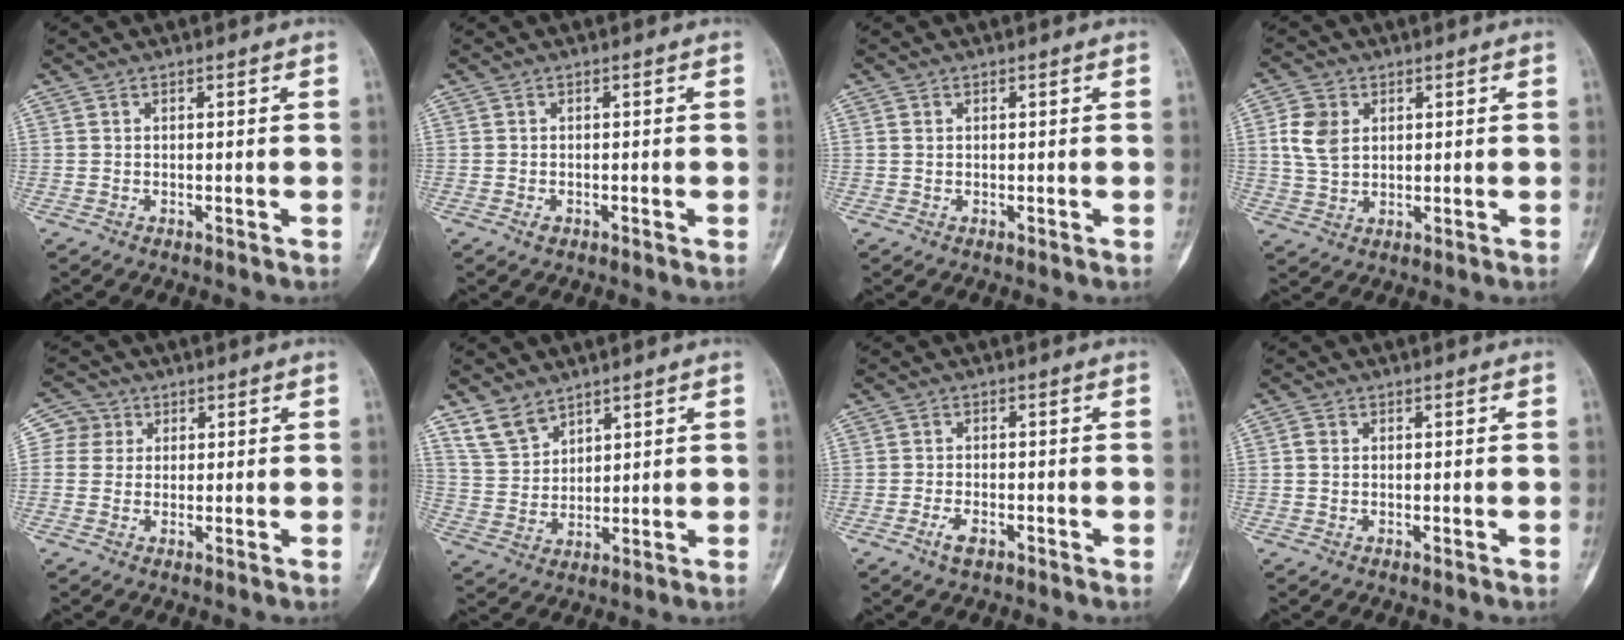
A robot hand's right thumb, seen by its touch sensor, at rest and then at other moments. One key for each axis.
{"total": 0.9, "fx": -0.4, "fy": 0.5, "fz": 0.5, "tx": -0.008, "ty": 0.000, "tz": -0.008}
{"total": 0.8, "fx": 0.2, "fy": 0.6, "fz": 0.5, "tx": -0.012, "ty": 0.000, "tz": 0.006}
{"total": 6.8, "fx": 1.7, "fy": 5.0, "fz": 4.4, "tx": -0.079, "ty": -0.002, "tz": 0.036}
{"total": 4.0, "fx": 1.0, "fy": 3.8, "fz": 0.2, "tx": 0.023, "ty": 0.003, "tz": 0.009}
{"total": 6.5, "fx": 5.0, "fy": 3.7, "fz": 1.9, "tx": -0.026, "ty": -0.023, "tz": 0.108}
{"total": 2.7, "fx": -1.6, "fy": 1.2, "fz": 1.9, "tx": -0.041, "ty": 0.004, "tz": -0.030}
{"total": 1.5, "fx": 0.2, "fy": 1.1, "fz": 0.9, "tx": -0.017, "ty": 0.001, "tz": 0.004}